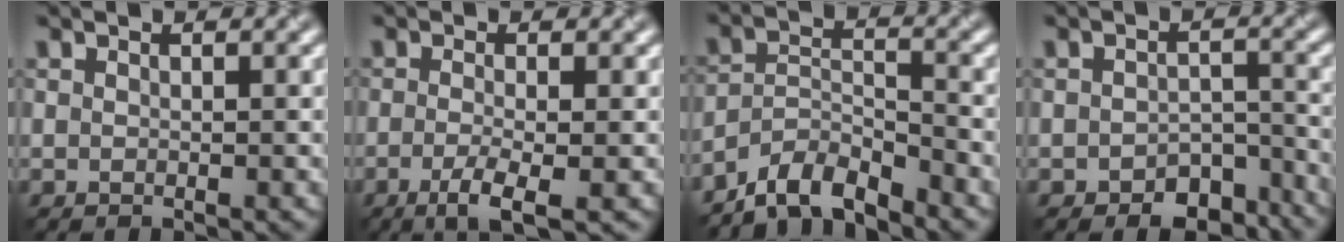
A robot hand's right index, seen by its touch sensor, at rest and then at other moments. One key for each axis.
{"total": 3.0, "fx": -1.0, "fy": 0.7, "fz": 2.8, "tx": -0.053, "ty": -0.007, "tz": -0.024}
{"total": 4.9, "fx": -4.4, "fy": 1.3, "fz": 1.9, "tx": -0.029, "ty": -0.002, "tz": -0.087}
{"total": 4.4, "fx": -3.2, "fy": 2.4, "fz": 2.0, "tx": -0.022, "ty": -0.008, "tz": -0.047}